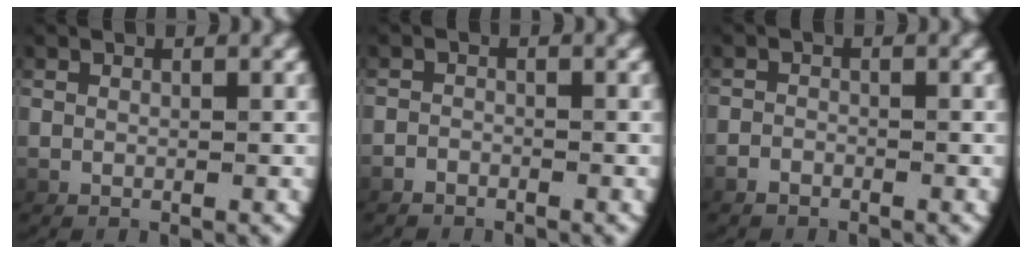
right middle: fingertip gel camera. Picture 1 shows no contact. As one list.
[{"total": 1.4, "force": [-1.4, 0.1, -0.4], "torque": [0.001, -0.008, -0.023]}, {"total": 1.2, "force": [-1.2, 0.2, -0.2], "torque": [-0.004, -0.006, -0.019]}]